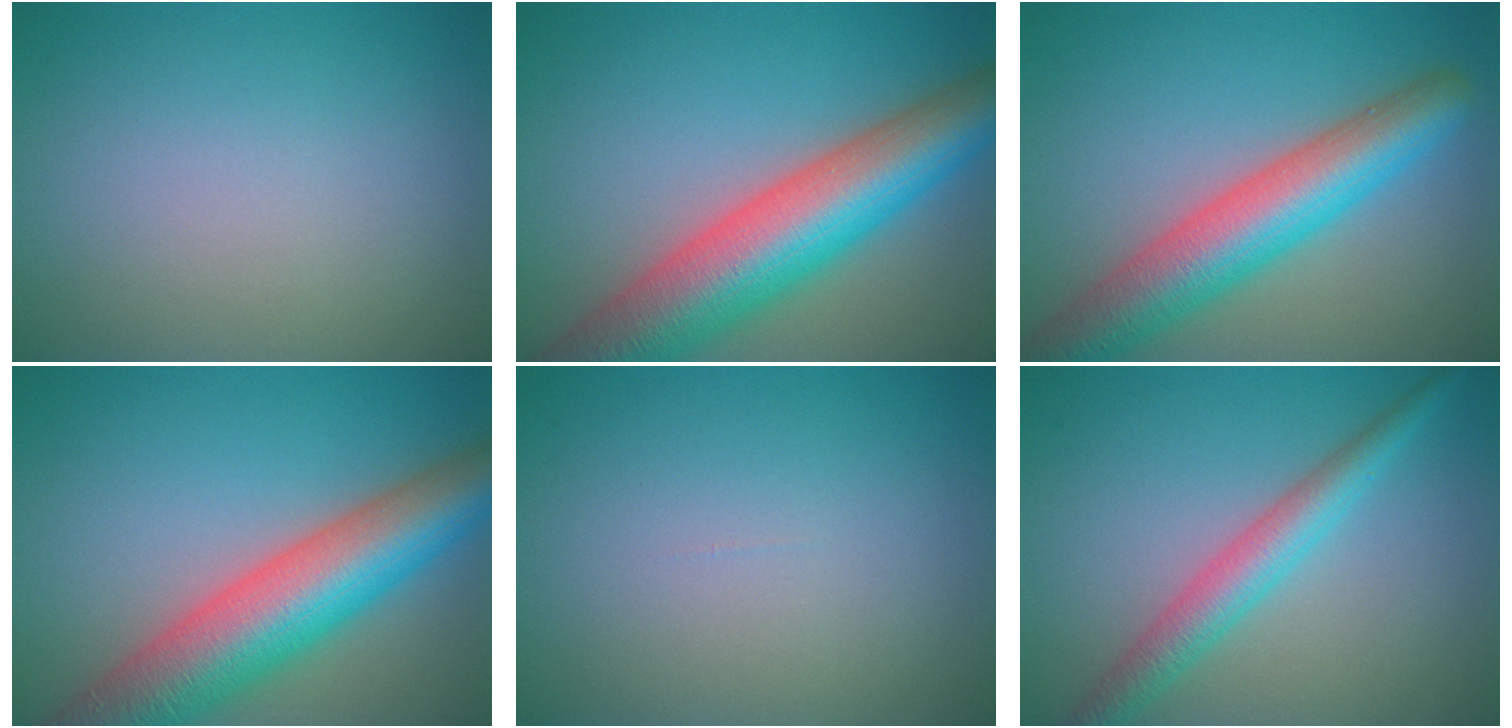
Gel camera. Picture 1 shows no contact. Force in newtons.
{"total": 11.9, "press": 11.9, "slide": 0.7}
{"total": 8.3, "press": 8.3, "slide": 0.4}
{"total": 11.3, "press": 11.3, "slide": 0.6}
{"total": 0.0}
{"total": 3.9, "press": 3.9, "slide": 0.1}